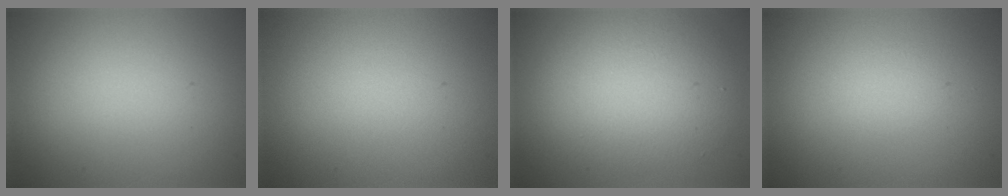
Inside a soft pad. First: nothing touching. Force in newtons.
{"total": 0.0}
{"total": 5.9, "press": 5.8, "slide": 0.4}
{"total": 0.7, "press": 0.7, "slide": 0.0}